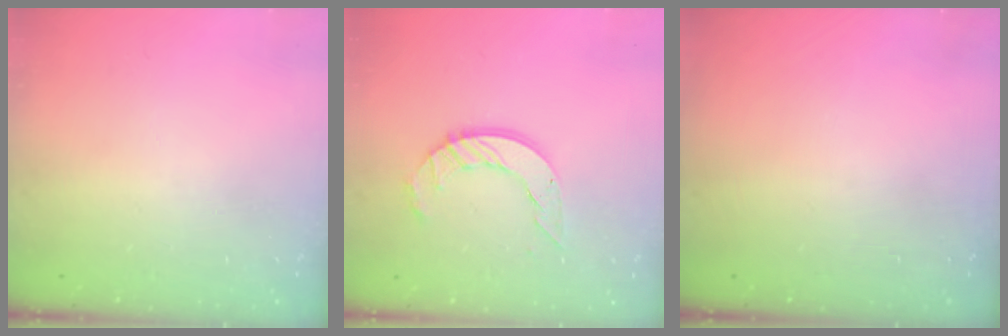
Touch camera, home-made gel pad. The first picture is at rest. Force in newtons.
{"total": 9.3, "press": 9.3, "slide": 0.9}
{"total": 0.0}